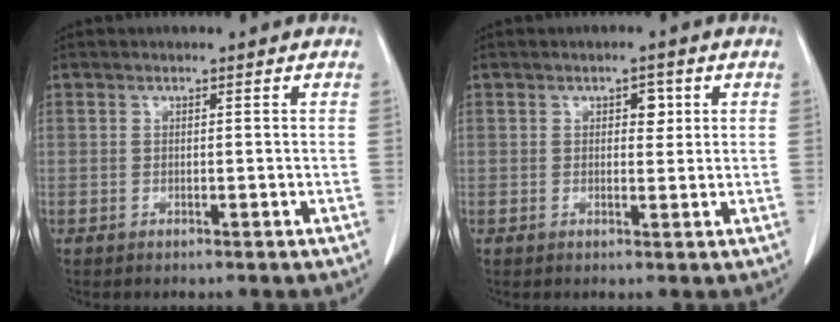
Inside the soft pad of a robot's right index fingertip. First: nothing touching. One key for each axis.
{"total": 2.2, "fx": 0.8, "fy": 1.3, "fz": 1.6, "tx": -0.018, "ty": 0.003, "tz": 0.010}